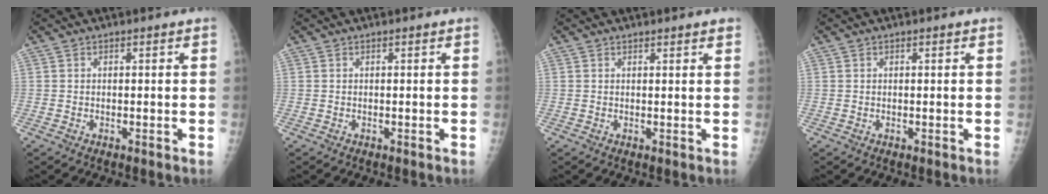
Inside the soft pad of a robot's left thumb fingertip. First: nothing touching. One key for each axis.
{"total": 0.0}
{"total": 2.0, "fx": 1.7, "fy": 0.3, "fz": 0.9, "tx": -0.005, "ty": -0.002, "tz": 0.018}
{"total": 0.0}